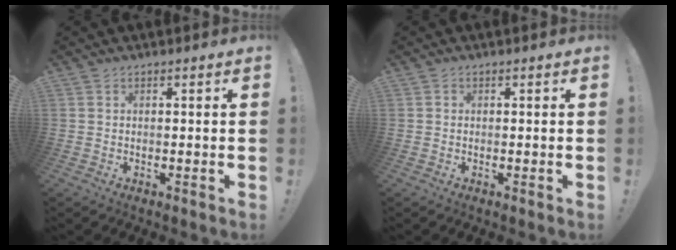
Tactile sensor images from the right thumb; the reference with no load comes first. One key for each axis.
{"total": 0.5, "fx": -0.2, "fy": 0.5, "fz": 0.1, "tx": -0.004, "ty": 0.002, "tz": -0.002}